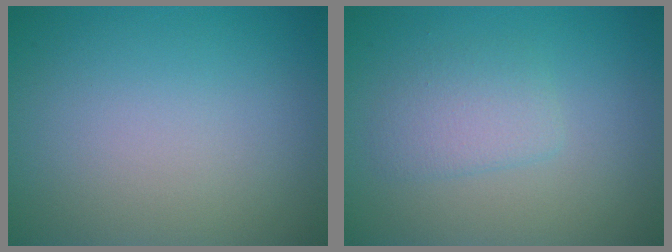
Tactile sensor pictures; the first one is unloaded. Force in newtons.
{"total": 2.1, "press": 2.1, "slide": 0.1}